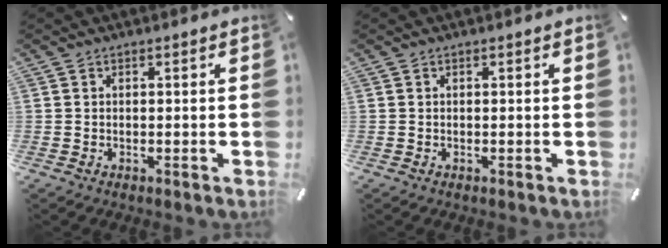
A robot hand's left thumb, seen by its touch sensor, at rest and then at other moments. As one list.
[{"total": 0.0}]